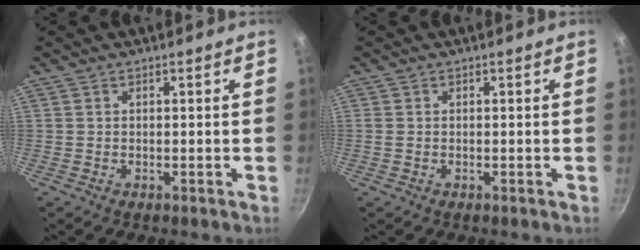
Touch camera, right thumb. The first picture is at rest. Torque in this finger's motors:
{"motor_torque": [0.16, -0.12, -0.33, -0.03, -0.09]}